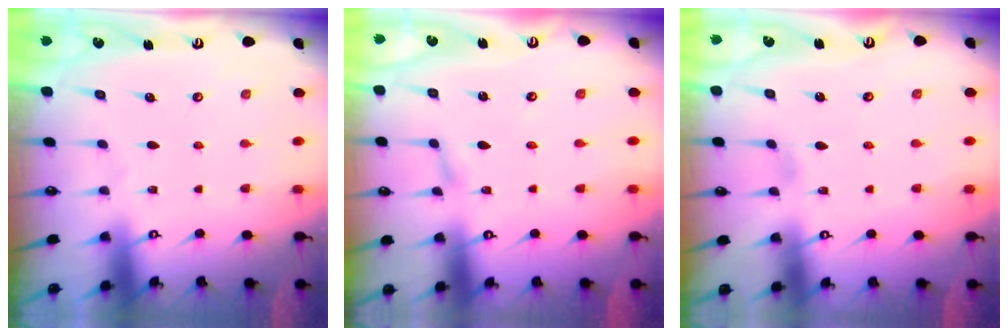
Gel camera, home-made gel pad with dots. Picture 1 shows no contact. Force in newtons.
{"total": 1.5, "press": 1.5, "slide": 0.1}
{"total": 2.9, "press": 2.8, "slide": 0.3}